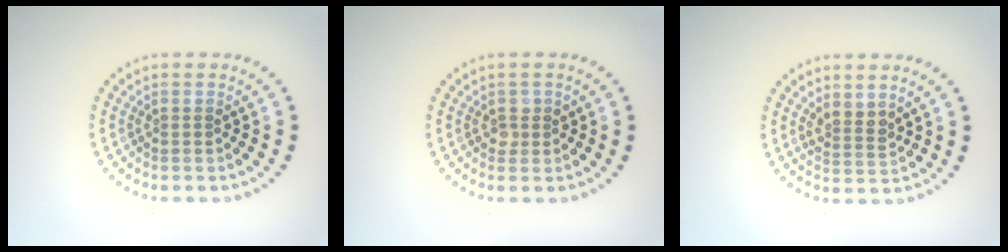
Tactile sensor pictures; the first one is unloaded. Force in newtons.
{"total": 1.1, "press": 1.0, "slide": 0.3}
{"total": 2.0, "press": 1.6, "slide": 1.2}